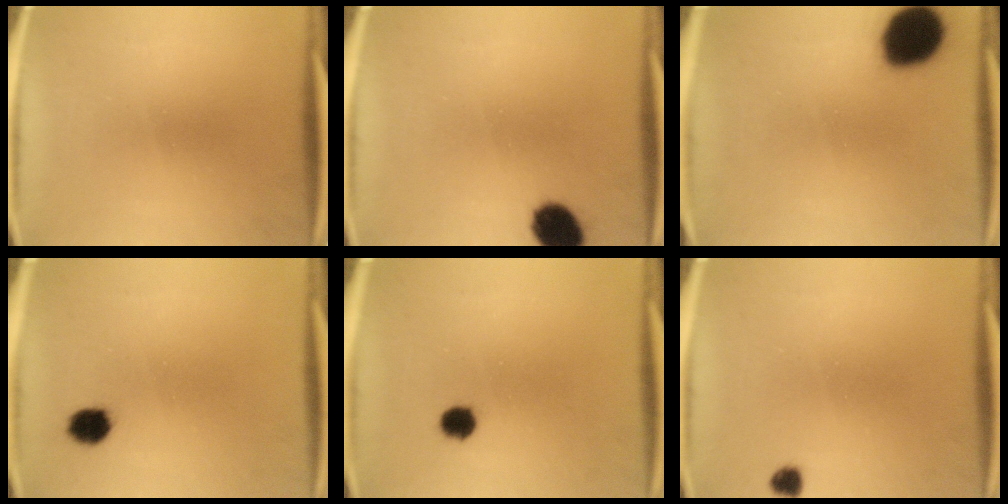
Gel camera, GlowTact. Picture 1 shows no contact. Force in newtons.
{"total": 8.2}
{"total": 16.8}
{"total": 4.5}
{"total": 3.3}
{"total": 1.8}